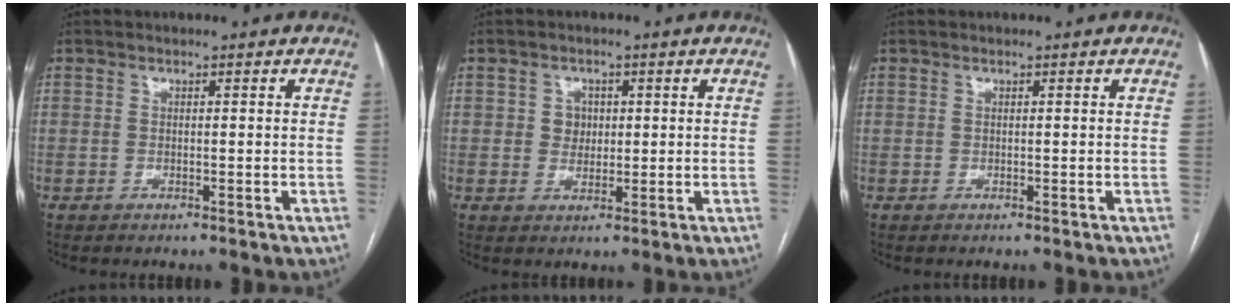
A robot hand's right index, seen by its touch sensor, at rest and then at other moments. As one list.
[{"total": 3.0, "force": [0.6, 2.7, 1.2], "torque": [-0.012, 0.005, 0.010]}, {"total": 0.0}]